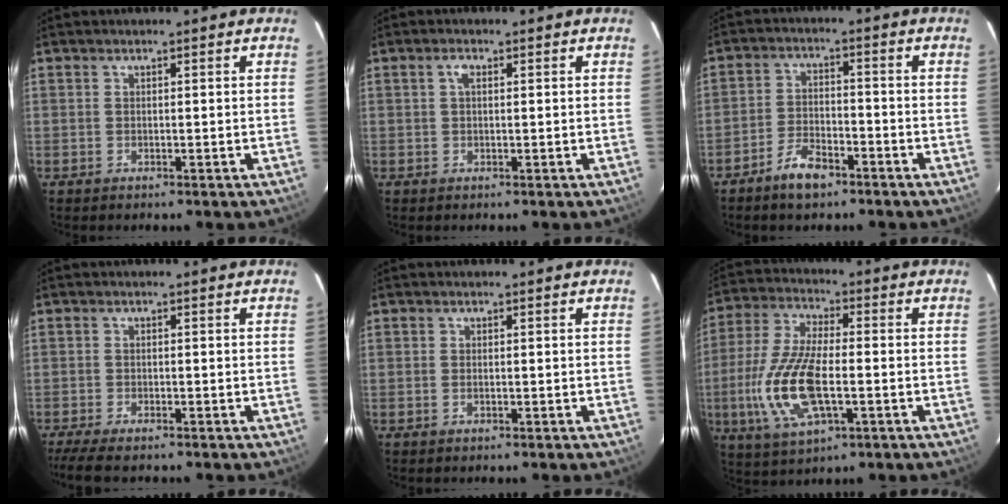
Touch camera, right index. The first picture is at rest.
{"total": 1.5, "force": [0.4, 0.7, 1.2], "torque": [-0.025, 0.006, 0.005]}
{"total": 6.3, "force": [-4.7, 2.6, 3.4], "torque": [-0.083, 0.004, -0.085]}
{"total": 6.4, "force": [-5.1, 1.4, 3.7], "torque": [-0.089, -0.028, -0.093]}
{"total": 0.7, "force": [-0.1, 0.3, 0.6], "torque": [-0.014, 0.000, -0.003]}
{"total": 15.4, "force": [-3.4, 6.0, 13.8], "torque": [-0.301, -0.006, -0.066]}